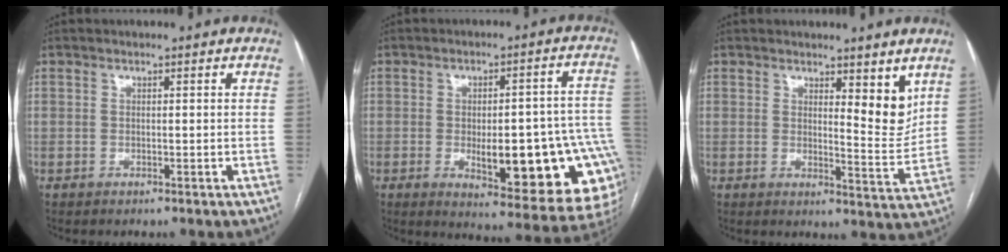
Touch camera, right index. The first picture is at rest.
{"total": 20.7, "force": [-5.2, 6.5, 18.9], "torque": [-0.147, 0.024, -0.046]}
{"total": 5.6, "force": [3.4, 1.5, 4.2], "torque": [-0.052, -0.024, 0.049]}